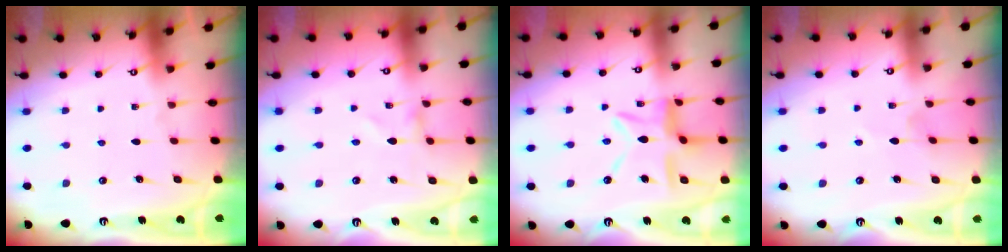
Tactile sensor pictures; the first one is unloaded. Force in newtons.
{"total": 0.0}
{"total": 10.9, "press": 10.8, "slide": 1.1}
{"total": 0.7, "press": 0.6, "slide": 0.2}